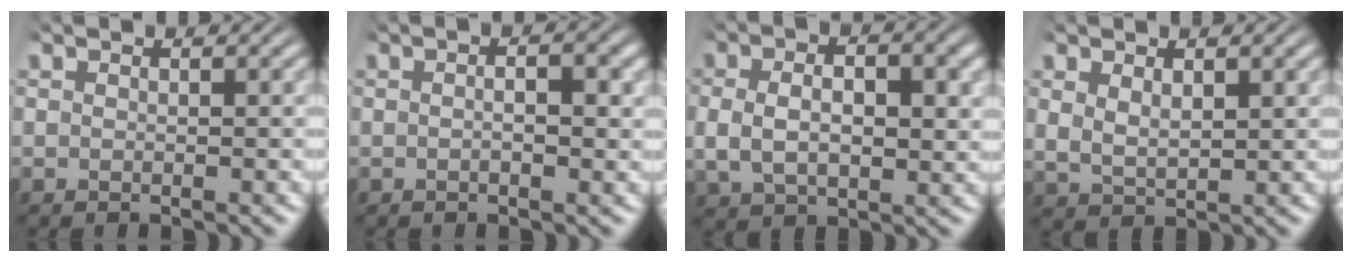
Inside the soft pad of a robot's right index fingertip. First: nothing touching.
{"total": 2.2, "force": [0.0, 0.7, 2.0], "torque": [-0.023, 0.009, -0.007]}
{"total": 5.2, "force": [0.2, 3.3, 3.9], "torque": [-0.075, -0.005, 0.012]}
{"total": 2.8, "force": [0.9, 2.1, 1.6], "torque": [-0.047, -0.015, 0.028]}